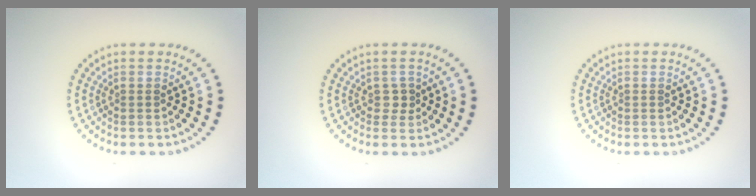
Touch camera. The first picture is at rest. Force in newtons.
{"total": 0.8, "press": 0.7, "slide": 0.4}
{"total": 0.0}